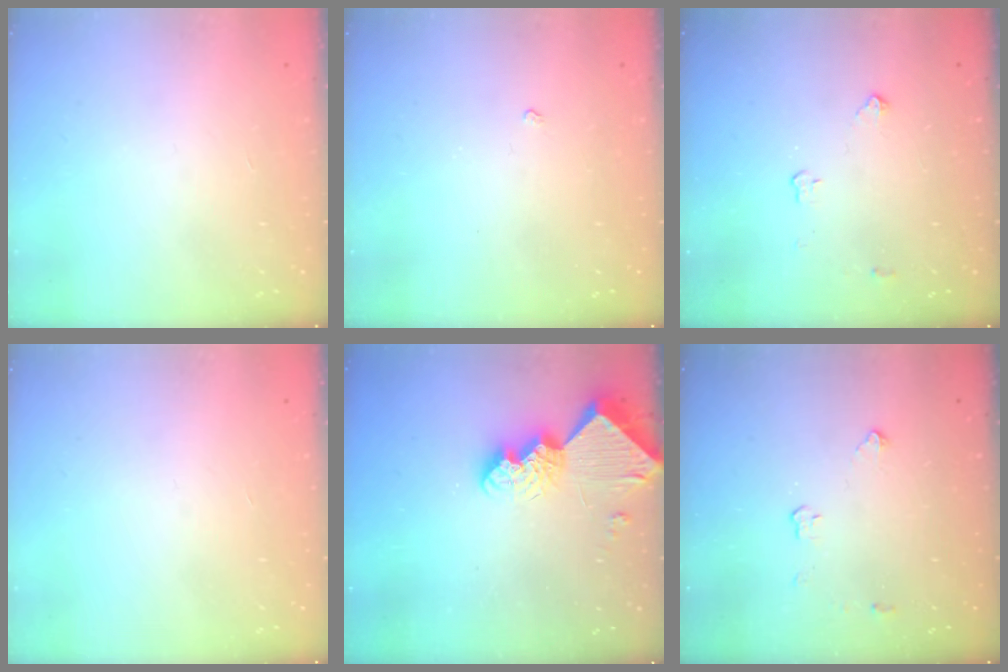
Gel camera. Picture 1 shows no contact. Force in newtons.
{"total": 1.7, "press": 1.7, "slide": 0.3}
{"total": 2.6, "press": 2.6, "slide": 0.4}
{"total": 0.0}
{"total": 11.8, "press": 11.8, "slide": 1.3}
{"total": 2.9, "press": 2.9, "slide": 0.5}